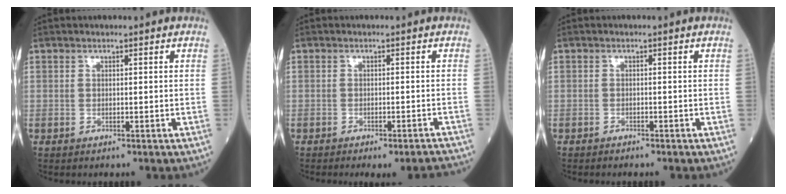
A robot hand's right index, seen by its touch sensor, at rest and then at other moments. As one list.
[{"total": 5.9, "force": [-5.5, 0.6, 2.1], "torque": [-0.013, -0.004, -0.067]}, {"total": 1.0, "force": [-0.9, 0.1, 0.3], "torque": [-0.009, -0.001, -0.014]}]